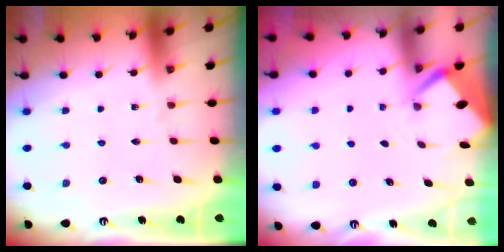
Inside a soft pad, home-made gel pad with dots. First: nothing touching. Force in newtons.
{"total": 2.5, "press": 2.5, "slide": 0.0}